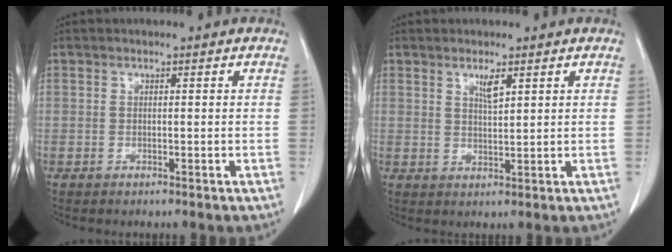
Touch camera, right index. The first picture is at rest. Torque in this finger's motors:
{"motor_torque": [0.08, 0.07, 0.05, 0.02]}